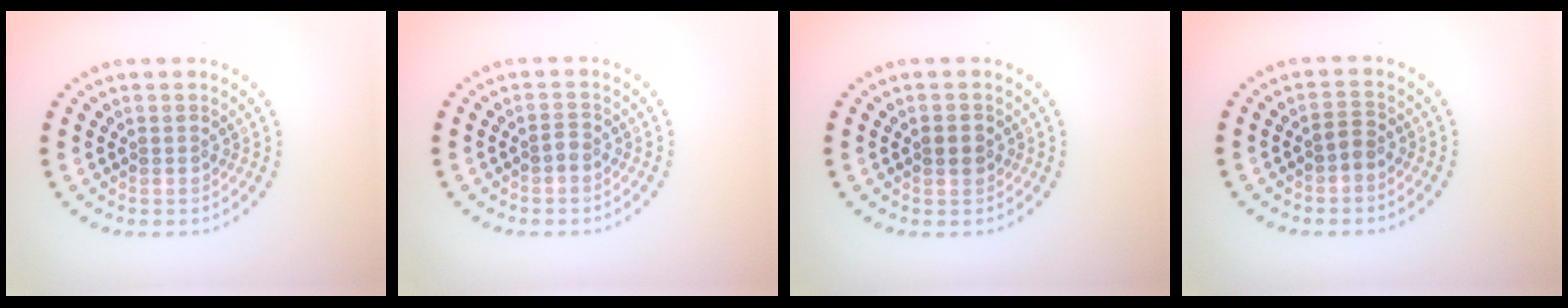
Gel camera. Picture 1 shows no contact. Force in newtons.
{"total": 0.7, "press": 0.6, "slide": 0.3}
{"total": 1.6, "press": 1.6, "slide": 0.1}
{"total": 1.2, "press": 1.0, "slide": 0.7}